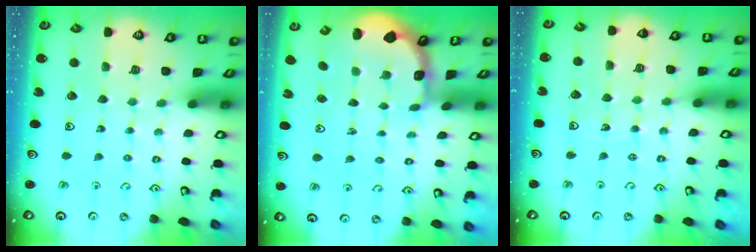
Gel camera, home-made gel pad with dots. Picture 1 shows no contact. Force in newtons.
{"total": 1.2, "press": 1.1, "slide": 0.5}
{"total": 3.7, "press": 3.2, "slide": 1.9}